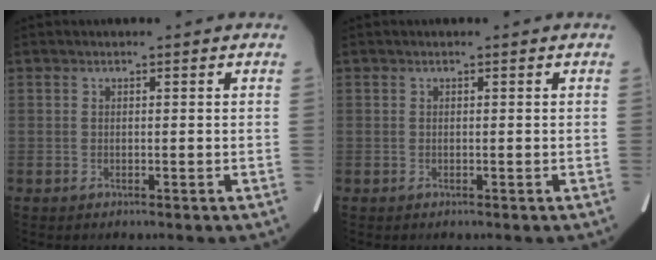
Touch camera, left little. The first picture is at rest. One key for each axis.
{"total": 0.0}